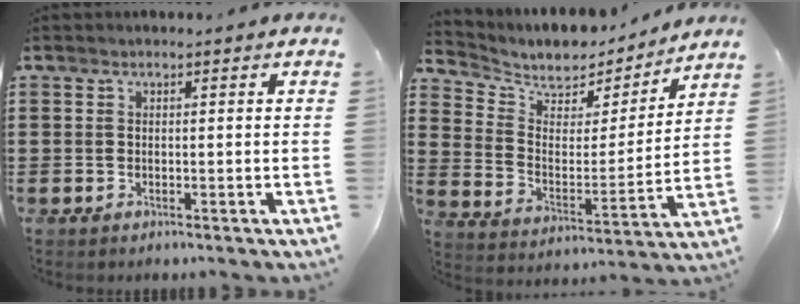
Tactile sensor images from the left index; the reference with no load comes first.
{"total": 6.6, "force": [5.9, 2.8, 1.2], "torque": [-0.065, -0.043, 0.101]}